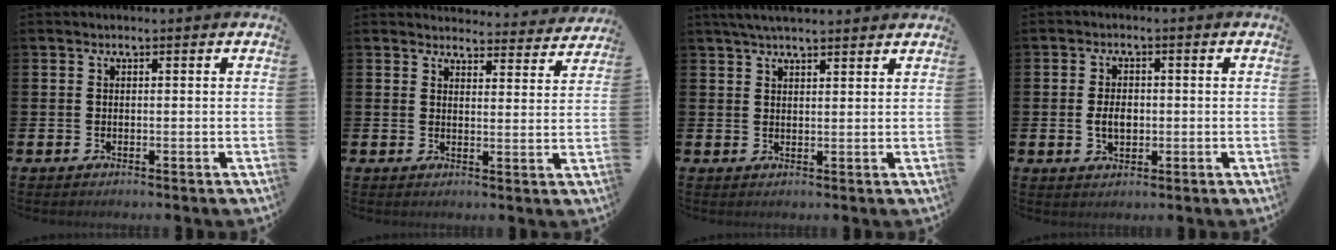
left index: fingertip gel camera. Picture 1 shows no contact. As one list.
[{"total": 3.8, "force": [3.8, 0.6, 0.1], "torque": [-0.002, -0.031, 0.064]}, {"total": 3.7, "force": [3.4, 0.5, 1.5], "torque": [-0.034, -0.003, 0.061]}, {"total": 3.2, "force": [-0.1, 2.1, 2.4], "torque": [-0.027, -0.001, -0.008]}]